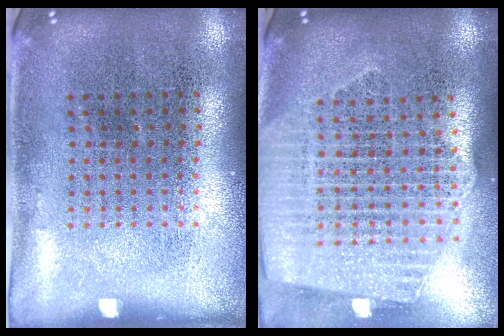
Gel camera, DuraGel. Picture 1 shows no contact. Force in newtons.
{"total": 2.4, "press": 2.2, "slide": 1.2}